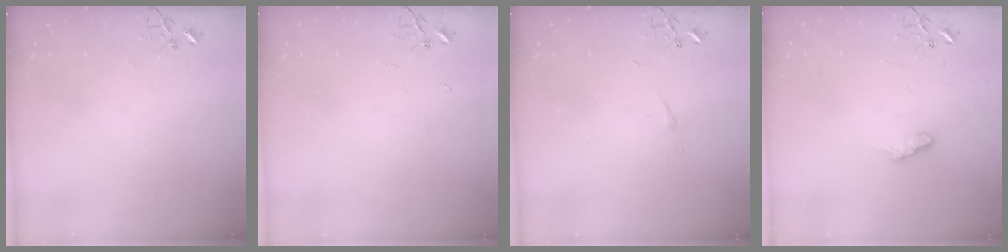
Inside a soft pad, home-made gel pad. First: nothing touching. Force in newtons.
{"total": 2.2, "press": 2.2, "slide": 0.3}
{"total": 2.9, "press": 2.9, "slide": 0.5}
{"total": 7.6, "press": 7.6, "slide": 0.5}